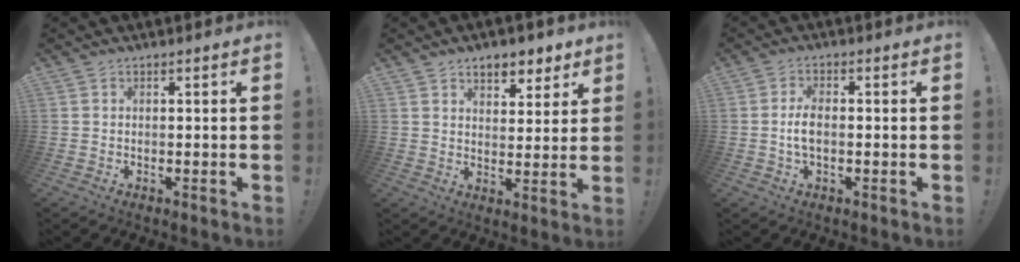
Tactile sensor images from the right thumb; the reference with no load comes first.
{"total": 7.1, "force": [5.3, 4.0, 2.6], "torque": [-0.018, -0.037, 0.093]}
{"total": 4.6, "force": [-0.5, 2.2, 4.0], "torque": [-0.090, 0.000, -0.014]}